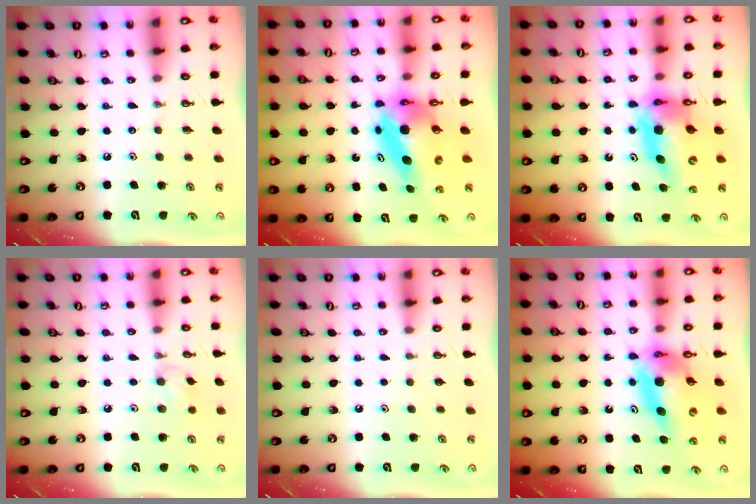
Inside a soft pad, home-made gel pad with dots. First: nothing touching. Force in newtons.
{"total": 9.2, "press": 9.2, "slide": 0.9}
{"total": 13.8, "press": 13.8, "slide": 1.2}
{"total": 8.3, "press": 8.0, "slide": 2.2}
{"total": 0.9, "press": 0.1, "slide": 0.9}
{"total": 13.2, "press": 13.2, "slide": 1.3}